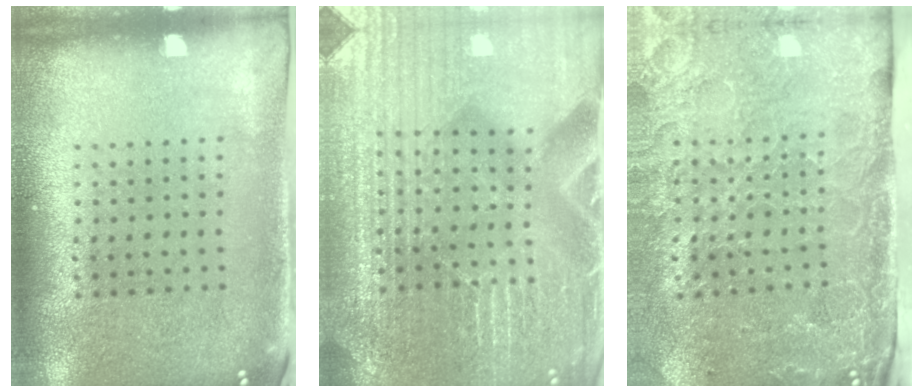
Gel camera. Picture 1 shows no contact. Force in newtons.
{"total": 5.2, "press": 4.8, "slide": 1.8}
{"total": 4.4, "press": 3.6, "slide": 2.5}